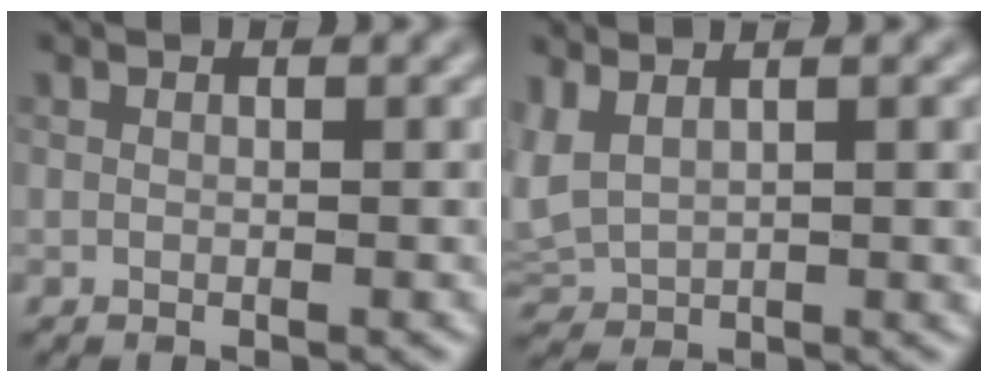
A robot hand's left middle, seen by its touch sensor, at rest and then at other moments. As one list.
[{"total": 2.3, "force": [0.9, 0.9, 2.0], "torque": [-0.048, 0.010, 0.024]}]